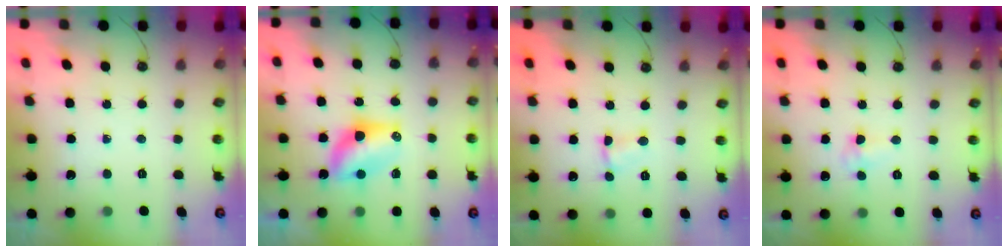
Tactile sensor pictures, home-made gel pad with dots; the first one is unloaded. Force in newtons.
{"total": 7.3, "press": 7.3, "slide": 0.3}
{"total": 1.7, "press": 1.7, "slide": 0.2}
{"total": 3.4, "press": 3.4, "slide": 0.5}